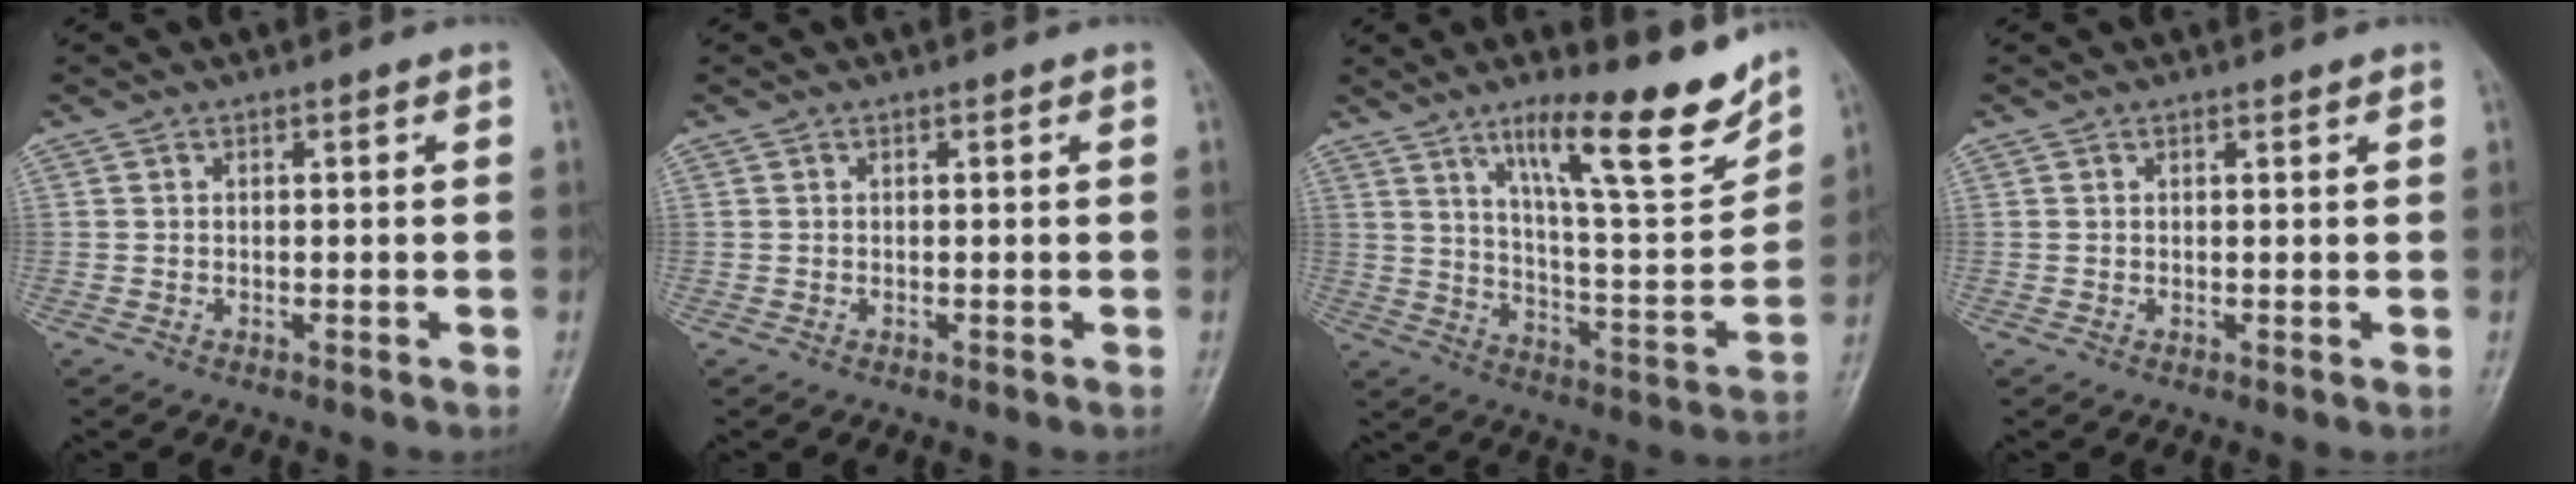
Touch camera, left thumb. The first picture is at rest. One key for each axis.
{"total": 0.0}
{"total": 18.1, "fx": 12.3, "fy": 3.4, "fz": 12.9, "tx": -0.171, "ty": -0.077, "tz": 0.203}
{"total": 0.6, "fx": 0.5, "fy": 0.1, "fz": 0.4, "tx": -0.007, "ty": -0.003, "tz": 0.007}